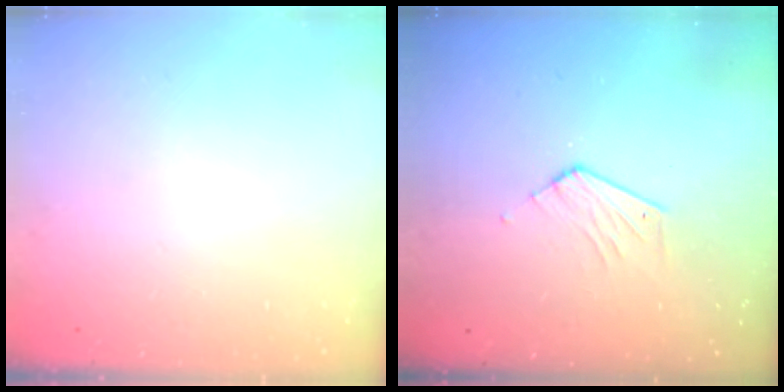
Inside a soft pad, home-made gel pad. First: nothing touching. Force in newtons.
{"total": 4.3, "press": 4.3, "slide": 0.4}